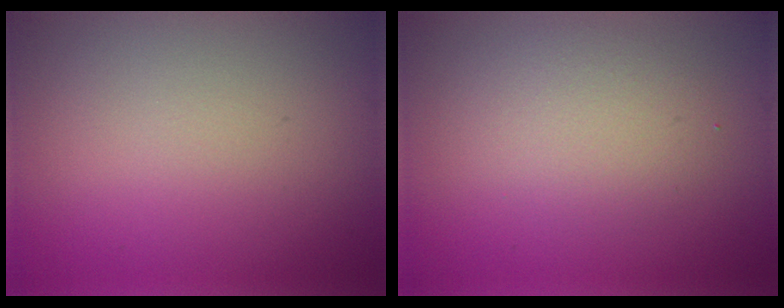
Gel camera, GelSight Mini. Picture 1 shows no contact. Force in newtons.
{"total": 2.6, "press": 2.6, "slide": 0.1}